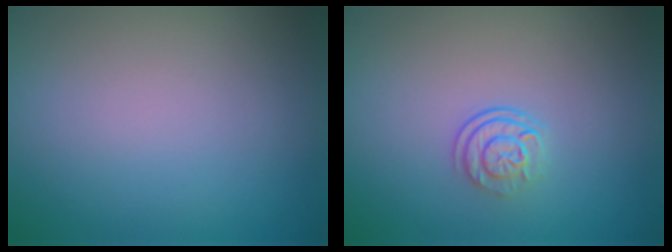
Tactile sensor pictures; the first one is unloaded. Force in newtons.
{"total": 2.4, "press": 1.7, "slide": 1.6}